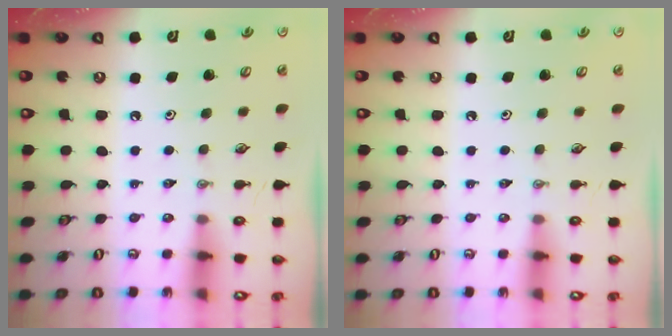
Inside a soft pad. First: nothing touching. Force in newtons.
{"total": 0.0}